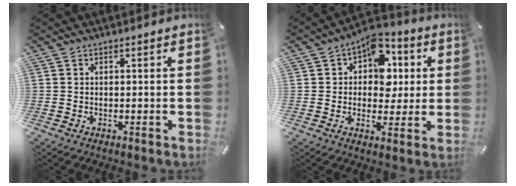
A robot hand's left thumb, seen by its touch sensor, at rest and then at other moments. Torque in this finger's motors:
{"motor_torque": [1.59, 1.70, 0.84, -0.82, 0.32]}